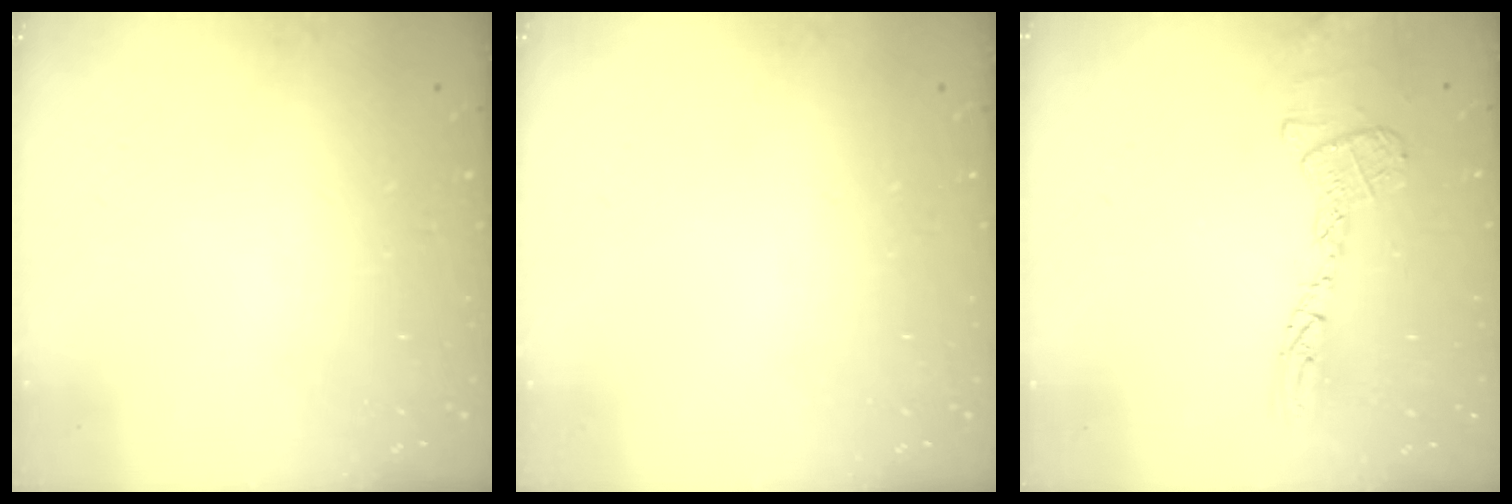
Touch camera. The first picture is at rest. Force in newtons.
{"total": 0.0}
{"total": 12.1, "press": 12.0, "slide": 0.9}